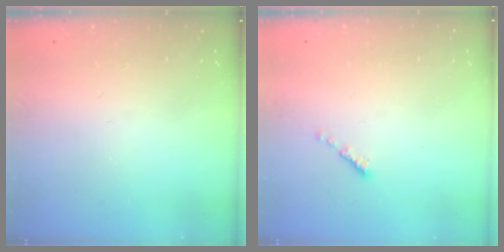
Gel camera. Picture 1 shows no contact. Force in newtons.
{"total": 0.0}